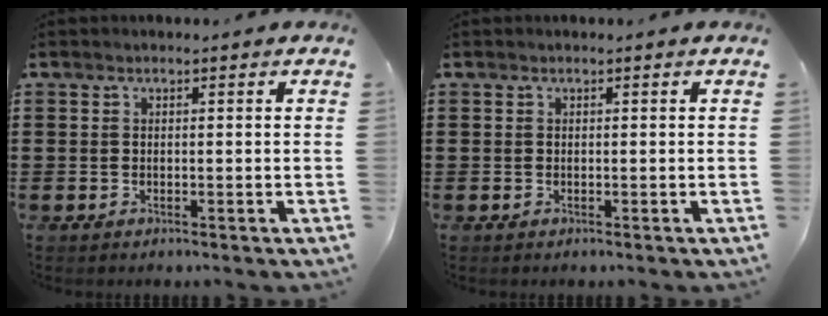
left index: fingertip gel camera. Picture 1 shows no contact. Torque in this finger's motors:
{"motor_torque": [0.00, 0.00, 0.00, 0.00]}